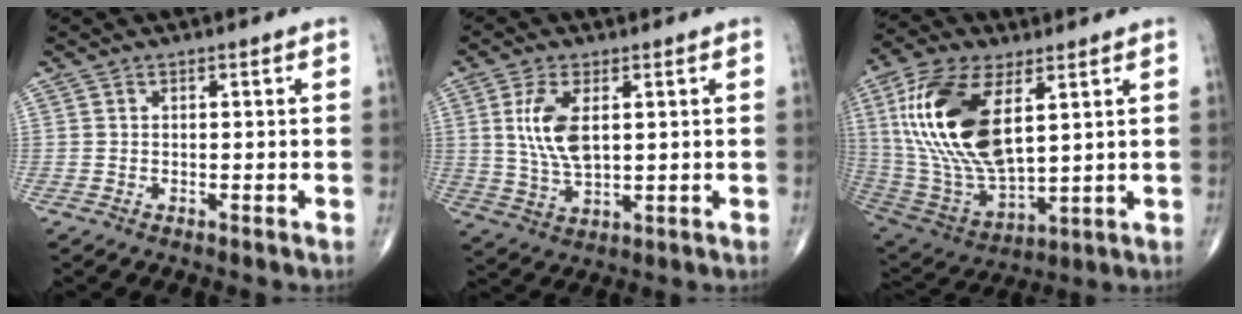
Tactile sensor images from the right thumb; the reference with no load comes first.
{"total": 8.8, "force": [2.1, 4.2, 7.4], "torque": [-0.152, -0.012, 0.046]}
{"total": 22.5, "force": [6.5, 10.8, 18.6], "torque": [-0.375, -0.029, 0.128]}